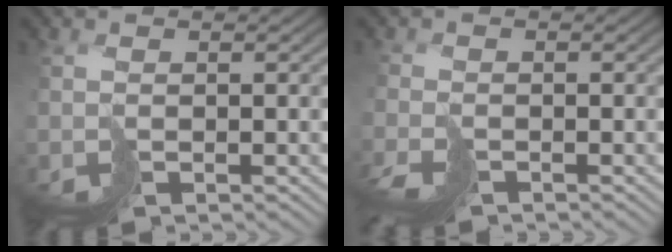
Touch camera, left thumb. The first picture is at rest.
{"total": 3.2, "force": [-2.7, 1.3, 1.1], "torque": [-0.026, -0.012, -0.059]}